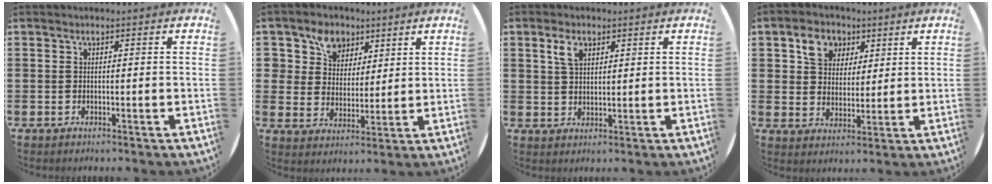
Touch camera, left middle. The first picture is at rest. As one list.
[{"total": 6.4, "force": [4.3, 4.7, 1.0], "torque": [-0.040, 0.005, 0.079]}, {"total": 3.1, "force": [1.8, 1.7, 1.9], "torque": [-0.035, 0.004, 0.032]}, {"total": 5.4, "force": [3.2, 3.8, 2.0], "torque": [-0.037, 0.009, 0.057]}]